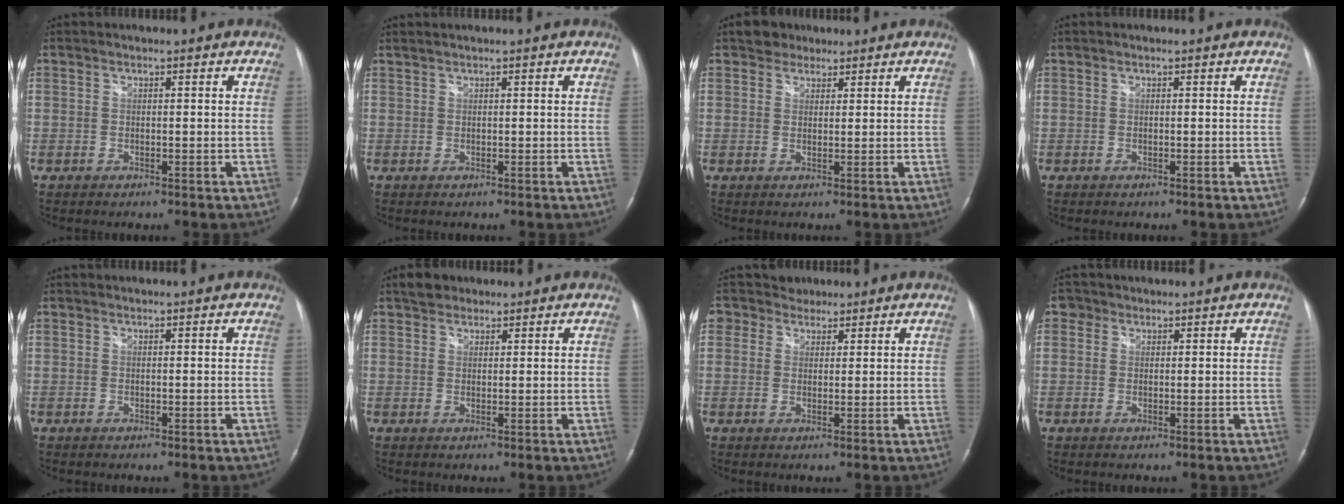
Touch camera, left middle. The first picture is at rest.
{"total": 0.8, "force": [0.7, -0.1, 0.4], "torque": [-0.013, 0.014, 0.019]}
{"total": 2.8, "force": [2.1, 1.8, 0.2], "torque": [-0.004, 0.013, 0.033]}
{"total": 0.0}
{"total": 0.0}
{"total": 2.6, "force": [2.0, 1.7, 0.5], "torque": [-0.012, 0.014, 0.033]}
{"total": 3.8, "force": [2.6, 2.8, 0.0], "torque": [-0.004, 0.024, 0.043]}
{"total": 1.8, "force": [0.9, 1.6, 0.3], "torque": [0.001, 0.006, 0.010]}